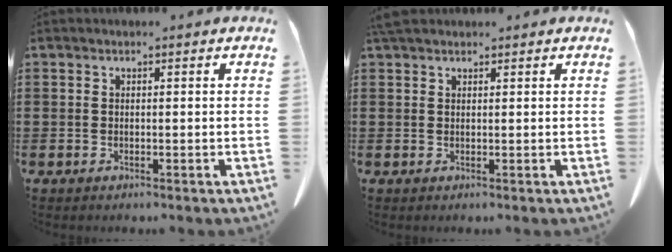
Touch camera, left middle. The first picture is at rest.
{"total": 1.9, "force": [1.6, 0.6, 0.8], "torque": [-0.021, 0.003, 0.032]}